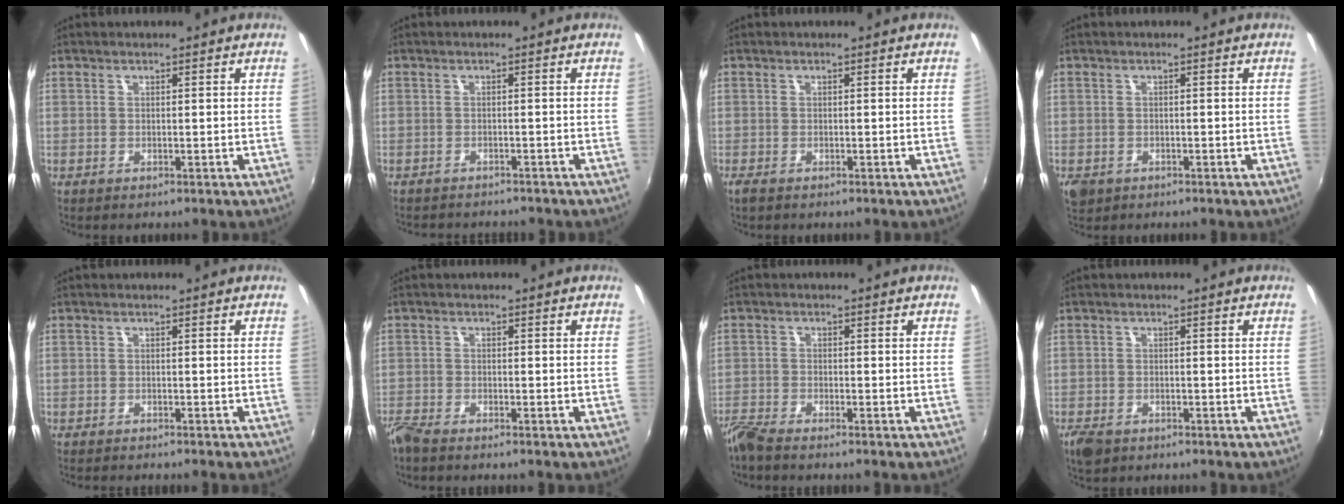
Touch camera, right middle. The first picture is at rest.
{"total": 4.7, "force": [-4.4, 1.1, 1.3], "torque": [-0.037, -0.012, -0.064]}
{"total": 1.1, "force": [-0.9, 0.4, 0.6], "torque": [-0.014, -0.004, -0.017]}
{"total": 3.6, "force": [-1.7, 2.6, 1.9], "torque": [-0.041, -0.010, -0.025]}
{"total": 2.3, "force": [-2.2, 0.2, 0.8], "torque": [-0.024, -0.010, -0.035]}
{"total": 3.5, "force": [-3.1, 0.4, 1.5], "torque": [-0.043, -0.015, -0.063]}
{"total": 4.2, "force": [-3.9, 0.2, 1.6], "torque": [-0.048, -0.016, -0.079]}
{"total": 3.7, "force": [-2.6, 2.0, 1.7], "torque": [-0.046, -0.011, -0.047]}